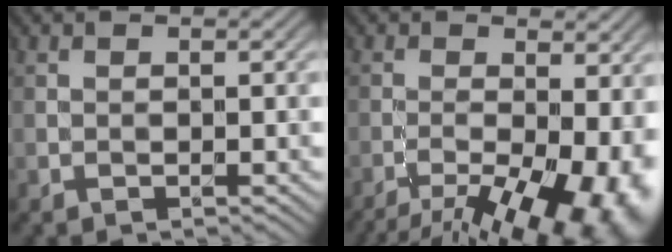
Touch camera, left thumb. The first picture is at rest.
{"total": 14.5, "force": [-7.0, 5.5, 11.4], "torque": [-0.172, -0.020, -0.091]}